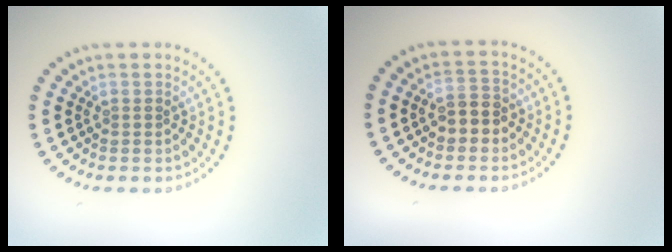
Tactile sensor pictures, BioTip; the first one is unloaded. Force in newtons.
{"total": 2.4, "press": 2.3, "slide": 0.6}